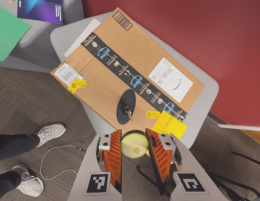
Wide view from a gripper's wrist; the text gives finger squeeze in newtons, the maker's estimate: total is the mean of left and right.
{"total": 10.4, "left": 10.6, "right": 10.2}